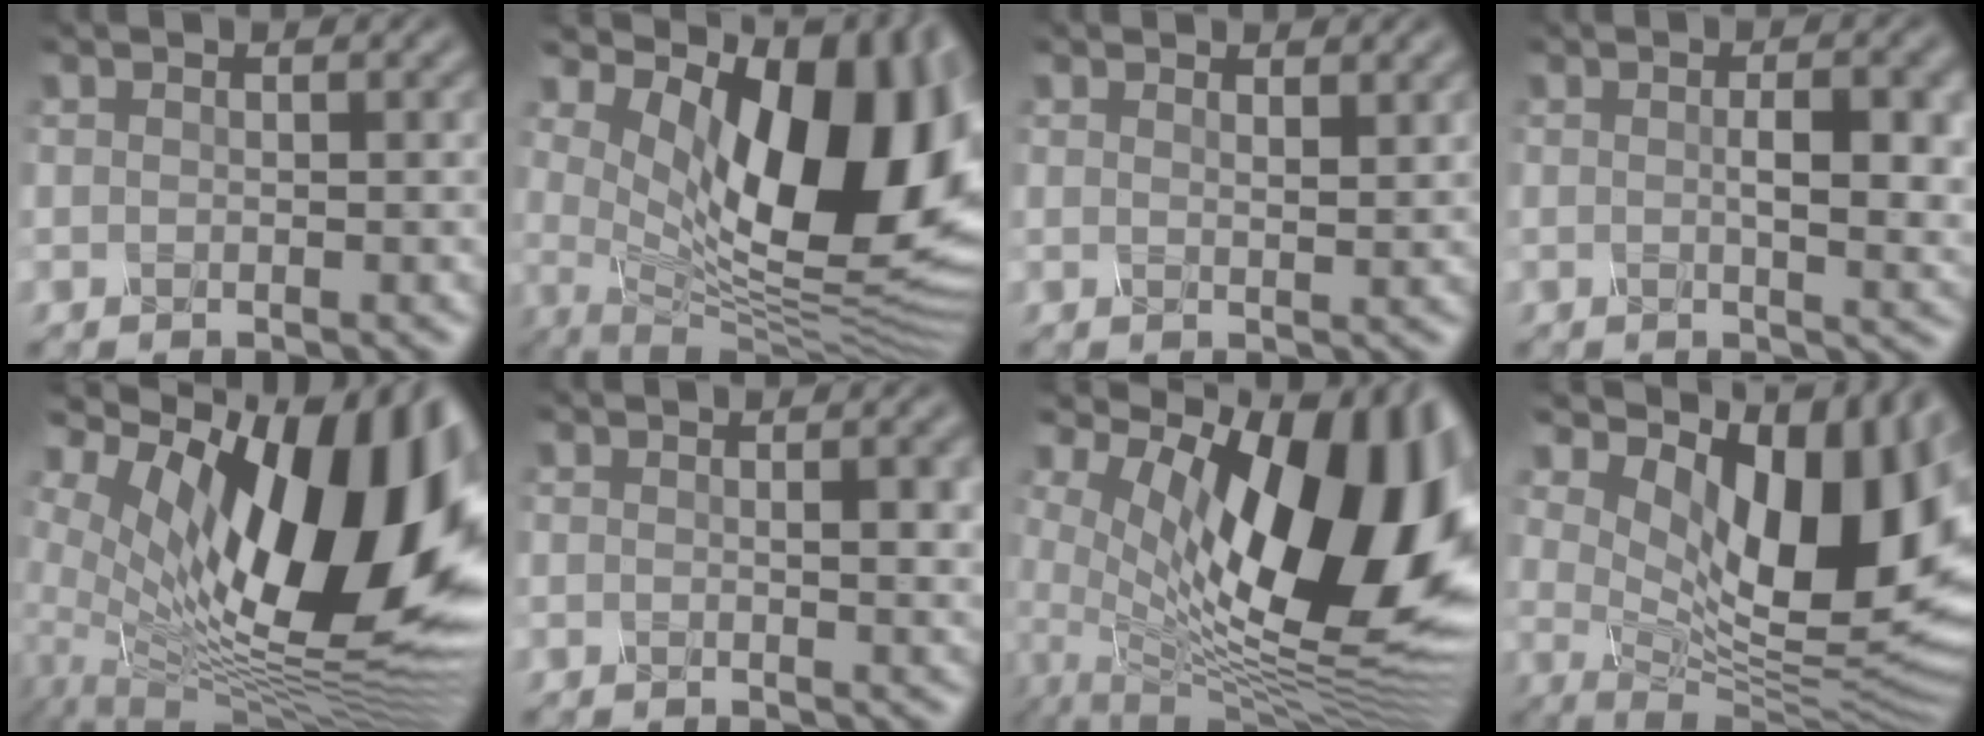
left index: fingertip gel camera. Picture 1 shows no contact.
{"total": 16.6, "force": [3.7, 8.4, 13.8], "torque": [-0.183, -0.005, 0.068]}
{"total": 1.3, "force": [1.1, 0.2, 0.7], "torque": [-0.014, -0.003, 0.021]}
{"total": 5.0, "force": [0.1, 1.6, 4.8], "torque": [-0.073, -0.004, 0.004]}
{"total": 18.0, "force": [3.7, 8.6, 15.4], "torque": [-0.263, 0.013, 0.057]}
{"total": 2.5, "force": [0.3, 0.6, 2.4], "torque": [-0.032, -0.003, 0.007]}
{"total": 16.4, "force": [3.1, 7.7, 14.2], "torque": [-0.219, -0.008, 0.047]}
{"total": 14.9, "force": [4.6, 7.0, 12.3], "torque": [-0.163, -0.002, 0.081]}